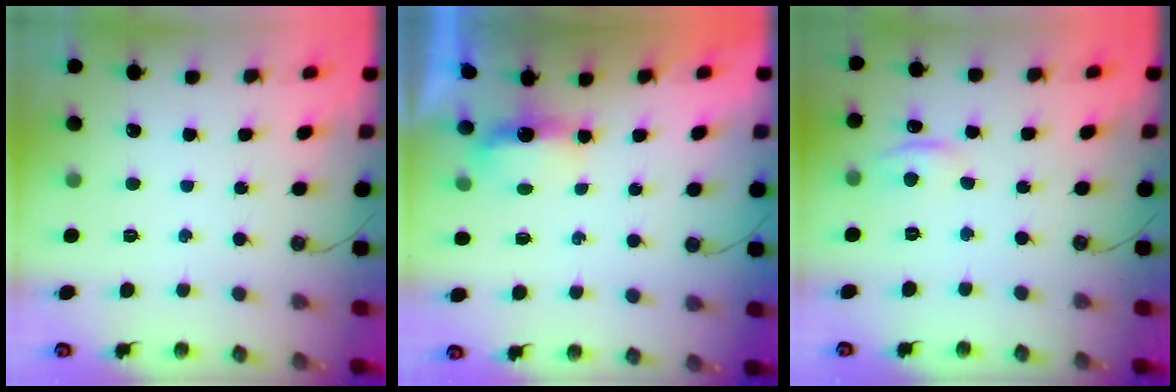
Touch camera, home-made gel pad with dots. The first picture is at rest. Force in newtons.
{"total": 3.8, "press": 3.7, "slide": 0.6}
{"total": 3.1, "press": 3.0, "slide": 0.5}